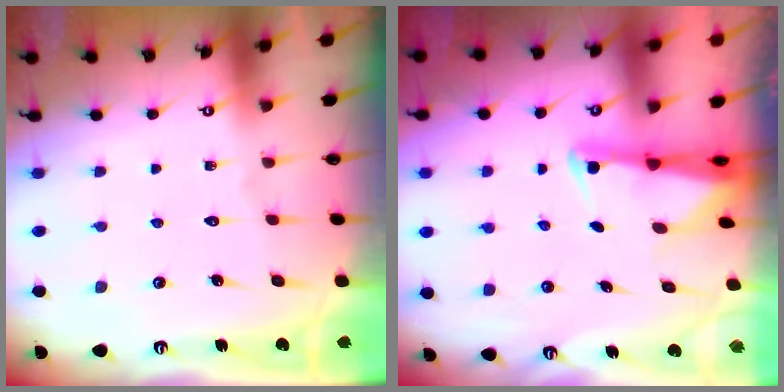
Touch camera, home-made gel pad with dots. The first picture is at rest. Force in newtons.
{"total": 2.7, "press": 2.6, "slide": 0.5}